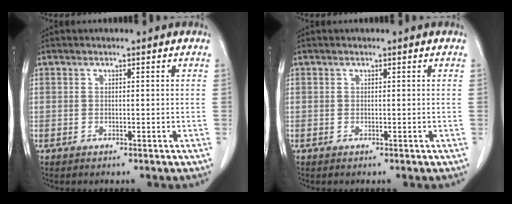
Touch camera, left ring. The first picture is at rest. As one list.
[{"total": 0.0}]